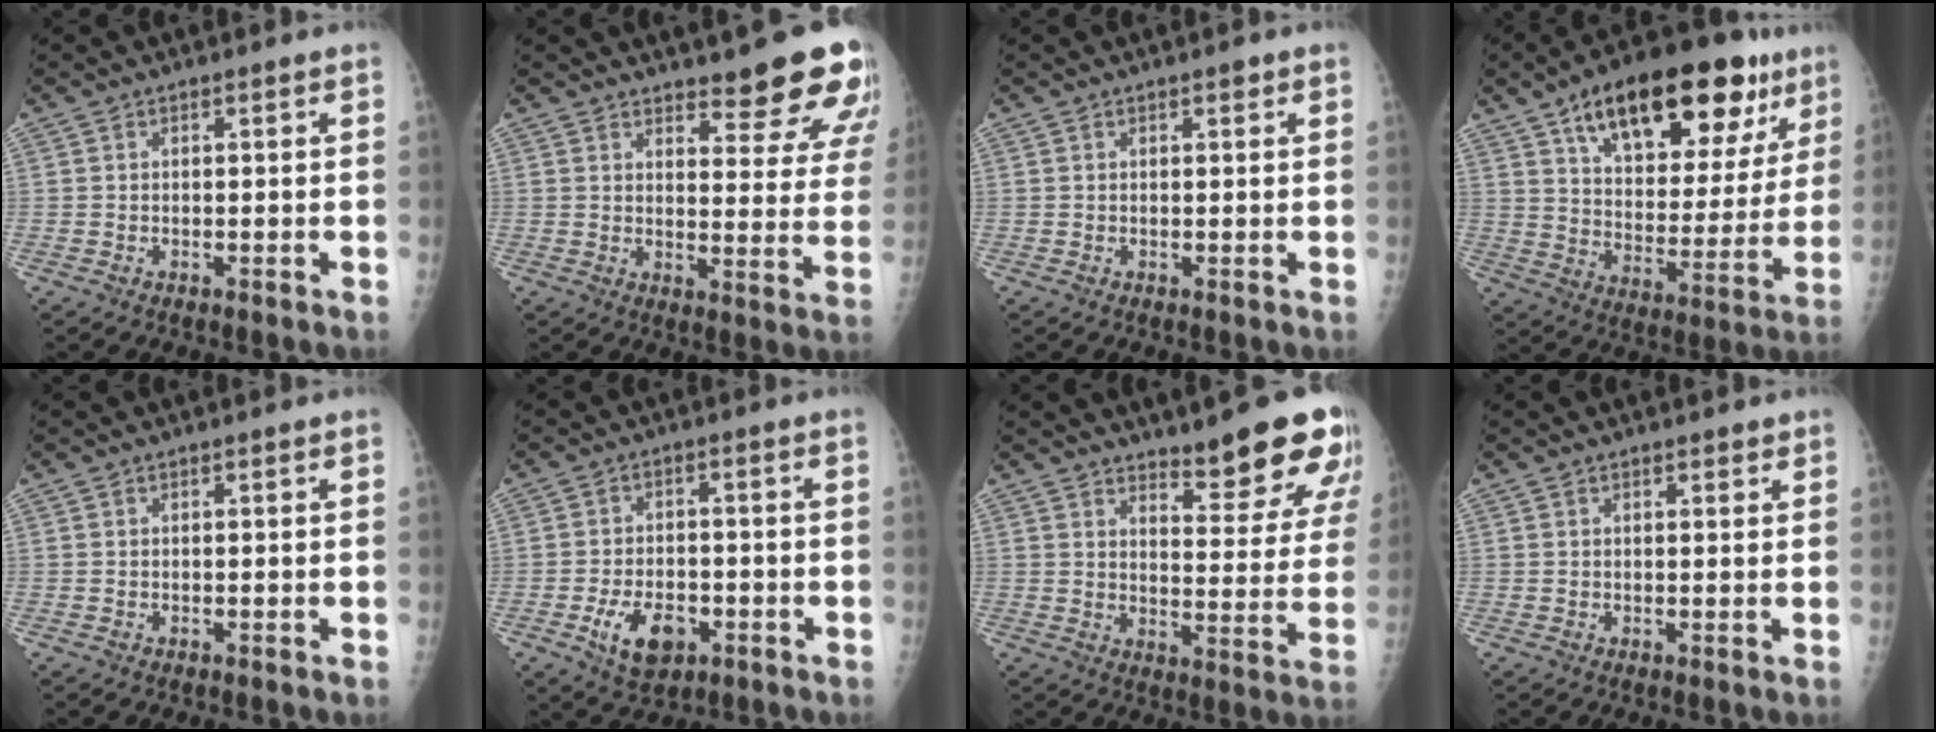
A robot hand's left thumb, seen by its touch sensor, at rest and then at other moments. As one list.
[{"total": 13.2, "force": [10.3, 3.4, 7.6], "torque": [-0.055, -0.074, 0.121]}, {"total": 1.0, "force": [0.6, 0.4, 0.7], "torque": [-0.007, 0.000, 0.006]}, {"total": 27.2, "force": [15.3, 12.3, 18.9], "torque": [-0.240, -0.018, 0.234]}, {"total": 0.0}, {"total": 8.2, "force": [-3.5, 5.0, 5.5], "torque": [-0.083, 0.012, -0.052]}, {"total": 14.2, "force": [10.5, 3.4, 8.9], "torque": [-0.077, -0.080, 0.141]}, {"total": 1.2, "force": [0.9, 0.5, 0.7], "torque": [-0.004, -0.004, 0.010]}]